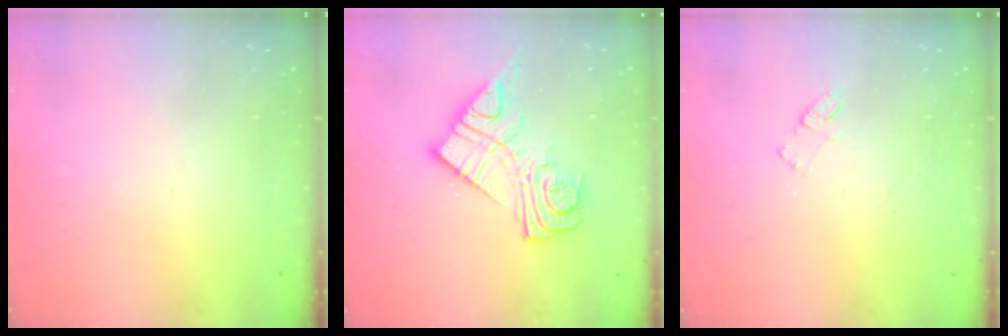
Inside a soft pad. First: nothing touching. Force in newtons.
{"total": 16.3, "press": 16.2, "slide": 1.4}
{"total": 6.2, "press": 6.2, "slide": 0.5}